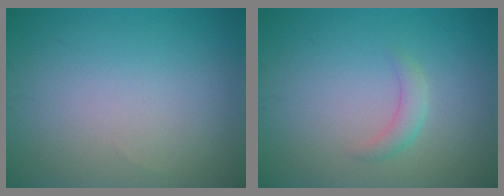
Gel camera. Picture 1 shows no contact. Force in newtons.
{"total": 1.6, "press": 1.6, "slide": 0.1}